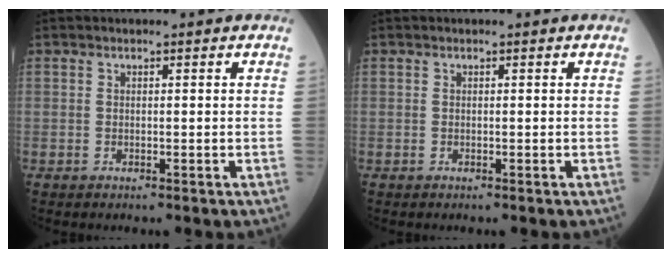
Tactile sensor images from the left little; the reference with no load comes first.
{"total": 0.0}